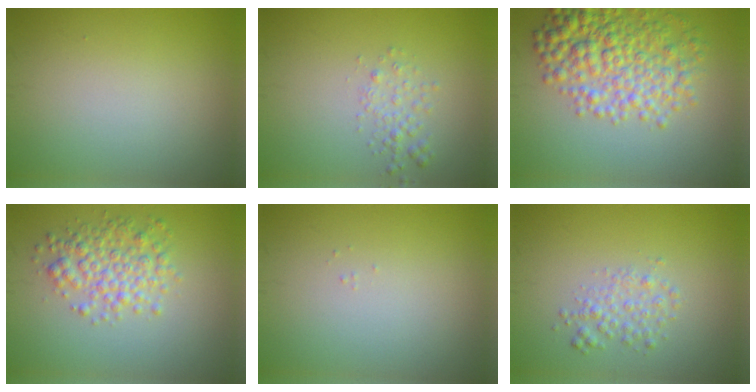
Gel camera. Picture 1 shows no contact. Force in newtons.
{"total": 1.6, "press": 1.6, "slide": 0.1}
{"total": 6.9, "press": 6.9, "slide": 0.2}
{"total": 3.7, "press": 3.7, "slide": 0.0}
{"total": 0.0}
{"total": 2.0, "press": 2.0, "slide": 0.1}